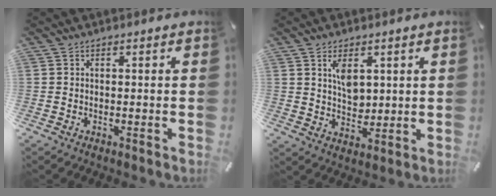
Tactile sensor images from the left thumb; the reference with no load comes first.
{"total": 6.4, "force": [2.6, 4.3, 3.9], "torque": [-0.056, -0.010, 0.043]}